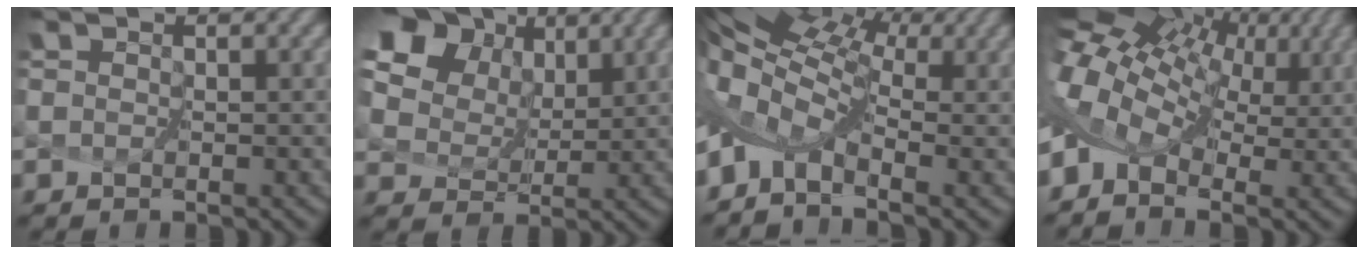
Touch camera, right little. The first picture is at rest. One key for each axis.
{"total": 14.4, "fx": 8.2, "fy": 9.8, "fz": 6.8, "tx": -0.184, "ty": 0.032, "tz": 0.181}
{"total": 8.8, "fx": 1.6, "fy": 4.6, "fz": 7.3, "tx": -0.164, "ty": 0.011, "tz": 0.027}
{"total": 9.7, "fx": 1.3, "fy": 6.5, "fz": 7.2, "tx": -0.158, "ty": 0.010, "tz": 0.022}